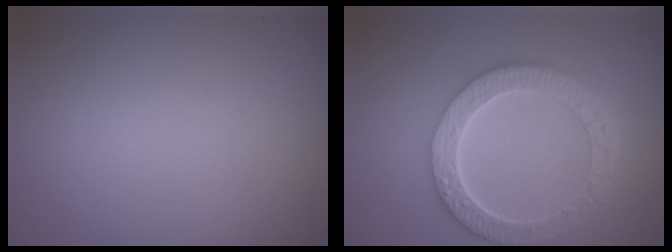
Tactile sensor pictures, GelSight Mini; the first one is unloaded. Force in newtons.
{"total": 6.7, "press": 4.9, "slide": 4.5}